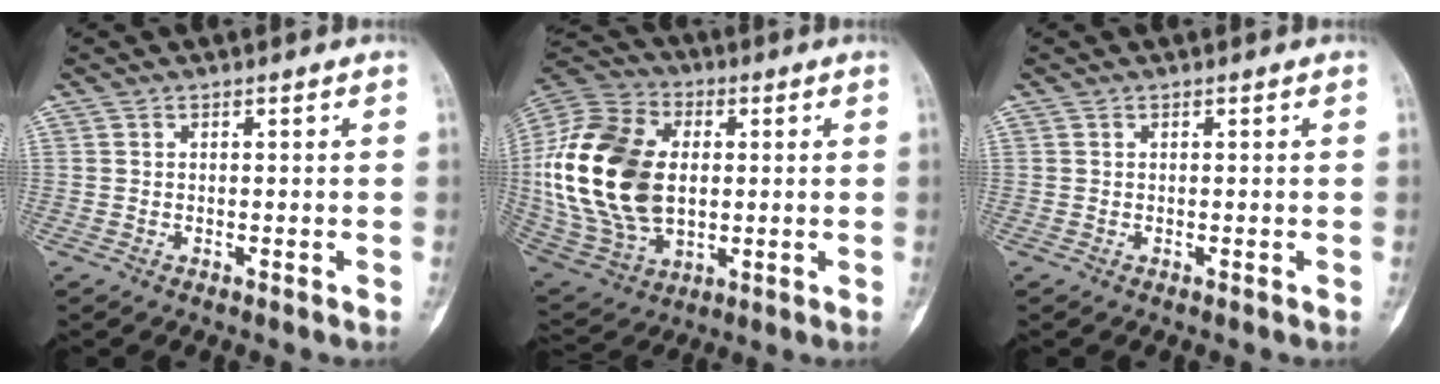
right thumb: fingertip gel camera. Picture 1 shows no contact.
{"total": 25.6, "force": [1.0, 17.0, 19.1], "torque": [-0.392, -0.004, 0.028]}
{"total": 0.0}